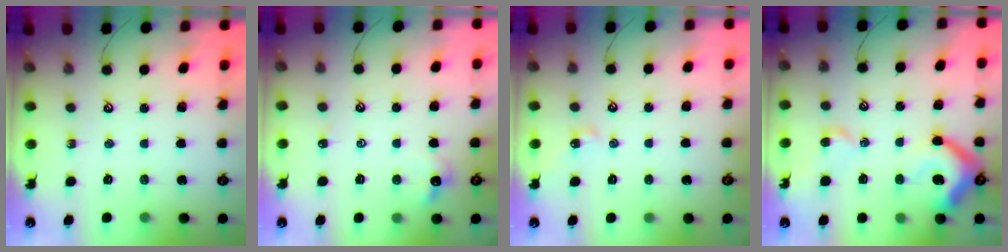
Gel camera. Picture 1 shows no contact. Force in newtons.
{"total": 2.0, "press": 2.0, "slide": 0.3}
{"total": 2.2, "press": 2.1, "slide": 0.5}
{"total": 12.7, "press": 12.6, "slide": 1.8}